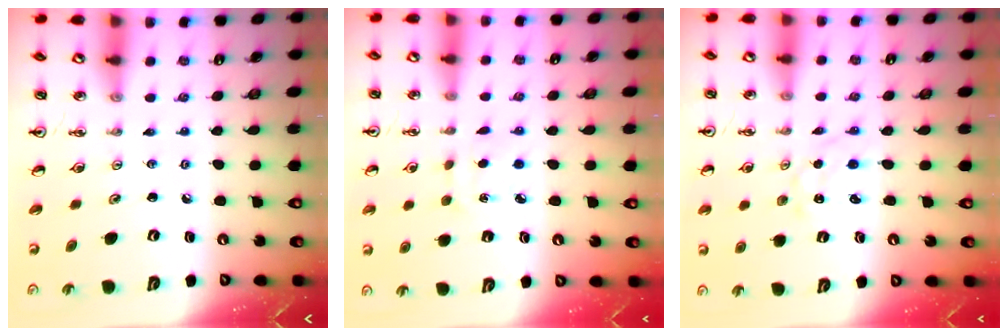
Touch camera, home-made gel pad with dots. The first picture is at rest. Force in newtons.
{"total": 4.2, "press": 4.1, "slide": 0.5}
{"total": 0.6, "press": 0.6, "slide": 0.1}